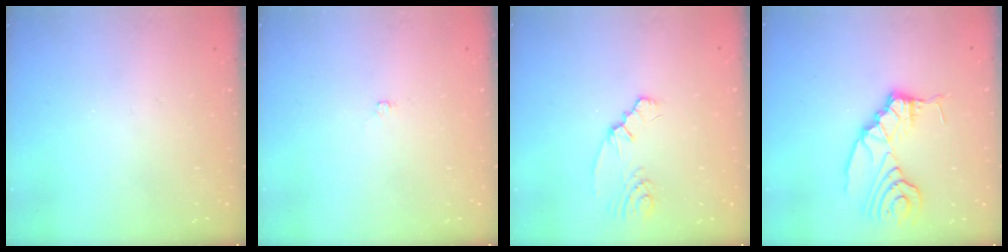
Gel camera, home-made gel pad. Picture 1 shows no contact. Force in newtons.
{"total": 2.6, "press": 2.6, "slide": 0.3}
{"total": 2.3, "press": 2.2, "slide": 0.5}
{"total": 9.1, "press": 9.1, "slide": 0.3}